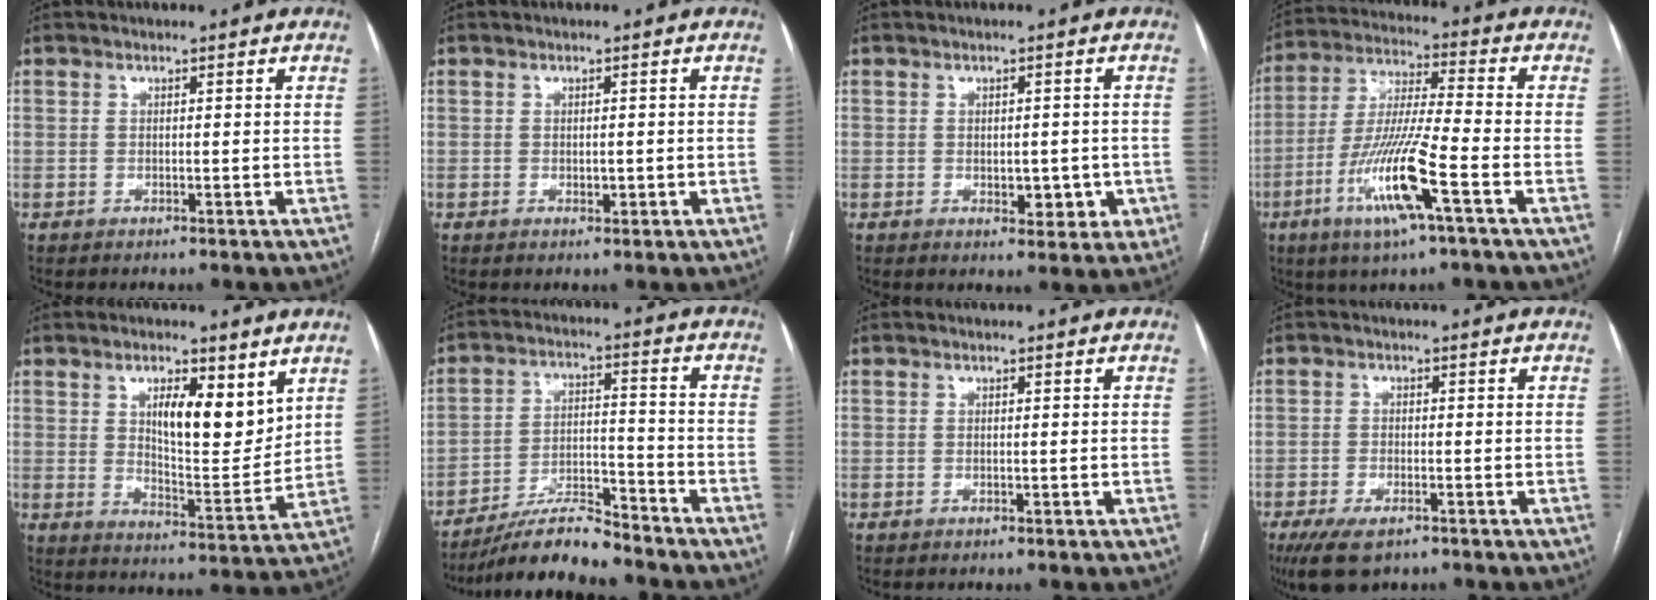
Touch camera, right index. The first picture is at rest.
{"total": 1.1, "force": [-0.2, 0.7, 0.9], "torque": [-0.013, 0.000, 0.002]}
{"total": 4.8, "force": [-0.9, 2.7, 3.8], "torque": [-0.038, 0.003, -0.001]}
{"total": 13.6, "force": [-5.7, 0.3, 12.4], "torque": [-0.252, -0.015, -0.109]}
{"total": 10.3, "force": [4.9, 3.5, 8.4], "torque": [-0.131, -0.010, 0.086]}
{"total": 9.6, "force": [-8.8, 0.9, 3.8], "torque": [-0.060, 0.001, -0.156]}
{"total": 0.0}
{"total": 6.1, "force": [-4.1, 2.4, 3.9], "torque": [-0.074, -0.009, -0.066]}